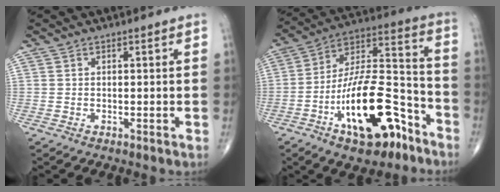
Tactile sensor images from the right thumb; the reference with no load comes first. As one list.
[{"total": 21.2, "force": [-10.4, 9.1, 16.2], "torque": [-0.258, 0.085, -0.169]}]